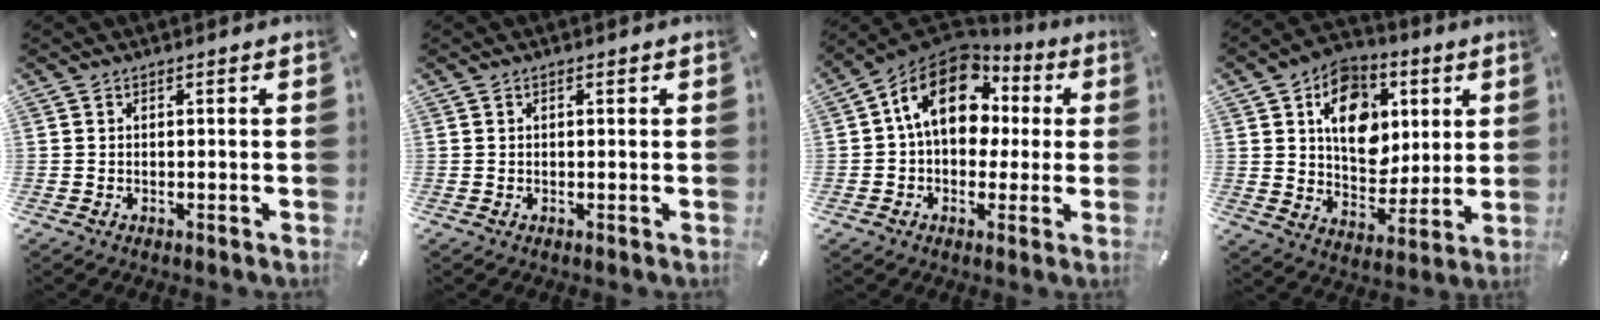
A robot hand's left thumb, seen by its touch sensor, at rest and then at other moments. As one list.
[{"total": 0.7, "force": [0.1, 0.5, 0.5], "torque": [-0.010, 0.004, 0.001]}, {"total": 15.9, "force": [3.8, 11.7, 10.1], "torque": [-0.184, -0.009, 0.066]}, {"total": 15.0, "force": [4.7, 11.8, 8.0], "torque": [-0.110, -0.014, 0.088]}]